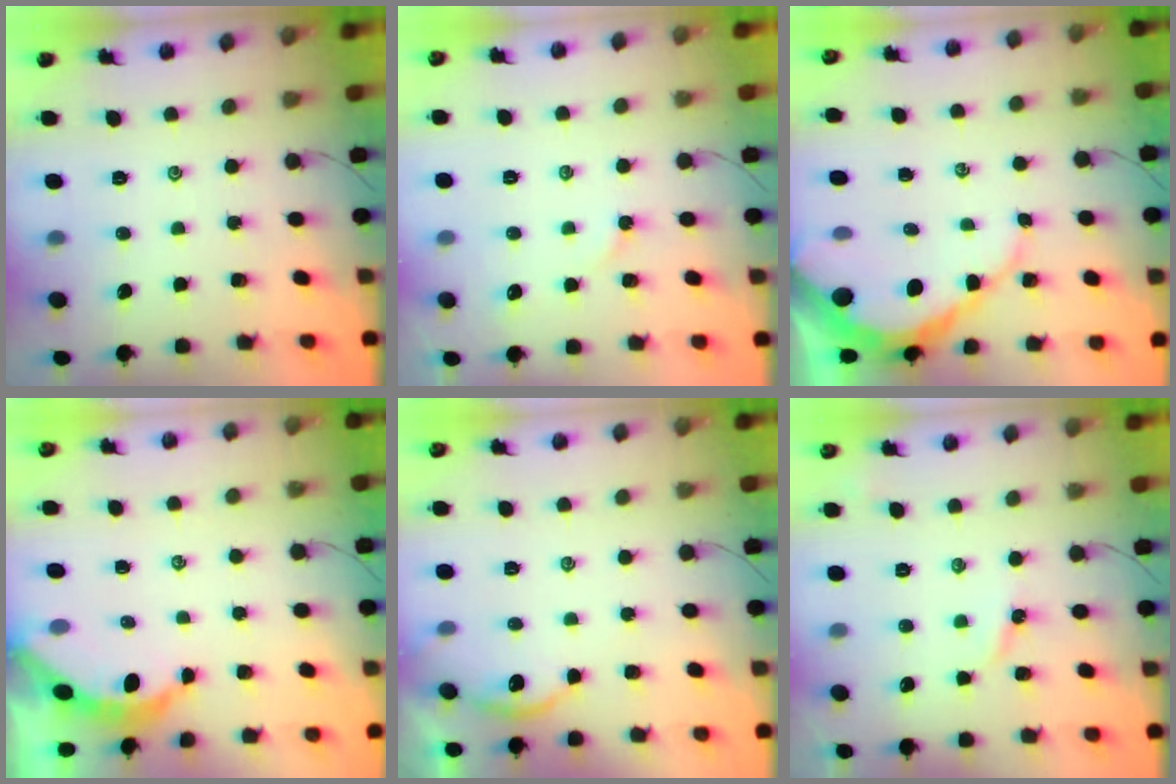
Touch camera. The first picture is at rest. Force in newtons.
{"total": 2.0, "press": 1.9, "slide": 0.3}
{"total": 10.3, "press": 10.2, "slide": 1.3}
{"total": 3.9, "press": 3.9, "slide": 0.4}
{"total": 3.3, "press": 3.2, "slide": 0.4}
{"total": 2.7, "press": 2.7, "slide": 0.4}